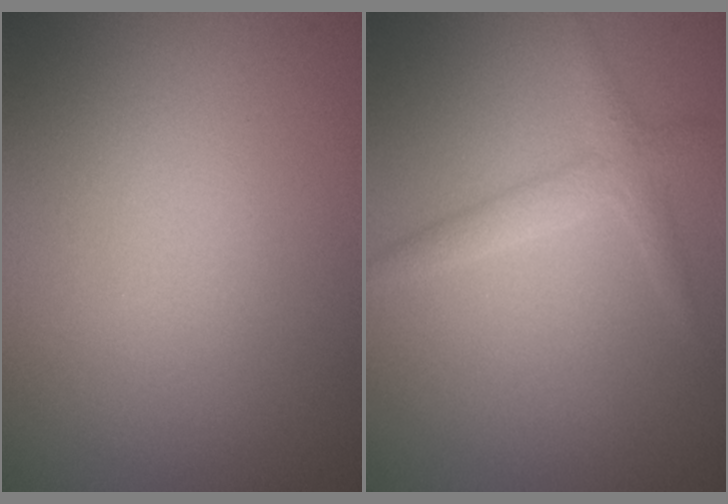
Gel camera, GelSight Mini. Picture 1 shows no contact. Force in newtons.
{"total": 1.8, "press": 1.8, "slide": 0.0}